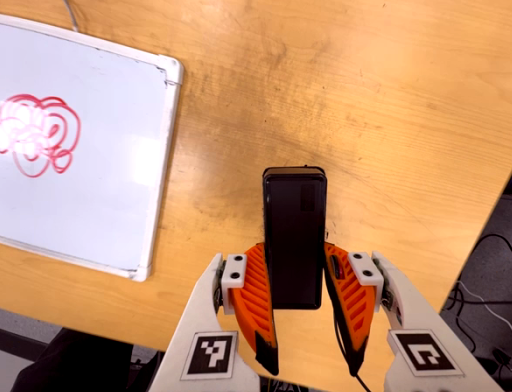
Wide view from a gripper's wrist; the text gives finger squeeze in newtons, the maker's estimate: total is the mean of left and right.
{"total": 5.4, "left": 3.9, "right": 6.9}